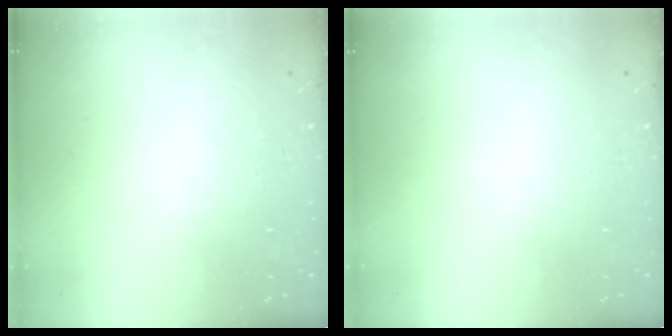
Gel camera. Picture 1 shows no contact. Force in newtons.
{"total": 0.0}